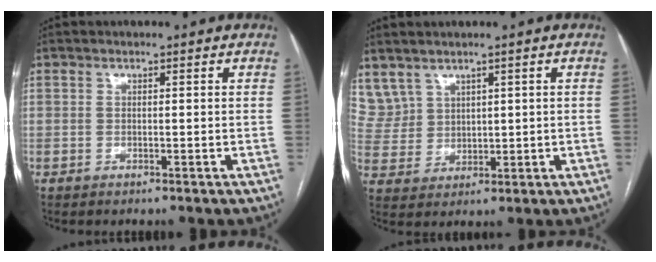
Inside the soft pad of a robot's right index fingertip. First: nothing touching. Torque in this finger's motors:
{"motor_torque": [-0.36, 0.46, -0.04, -0.04]}